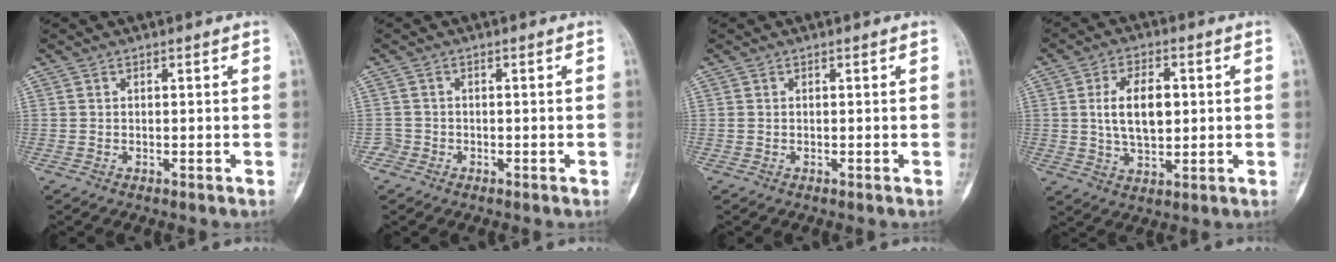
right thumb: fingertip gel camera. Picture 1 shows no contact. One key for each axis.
{"total": 1.6, "fx": -0.9, "fy": 1.3, "fz": 0.0, "tx": 0.005, "ty": 0.006, "tz": -0.021}
{"total": 0.0}
{"total": 9.8, "fx": 1.3, "fy": 5.5, "fz": 8.0, "tx": -0.130, "ty": 0.000, "tz": 0.026}